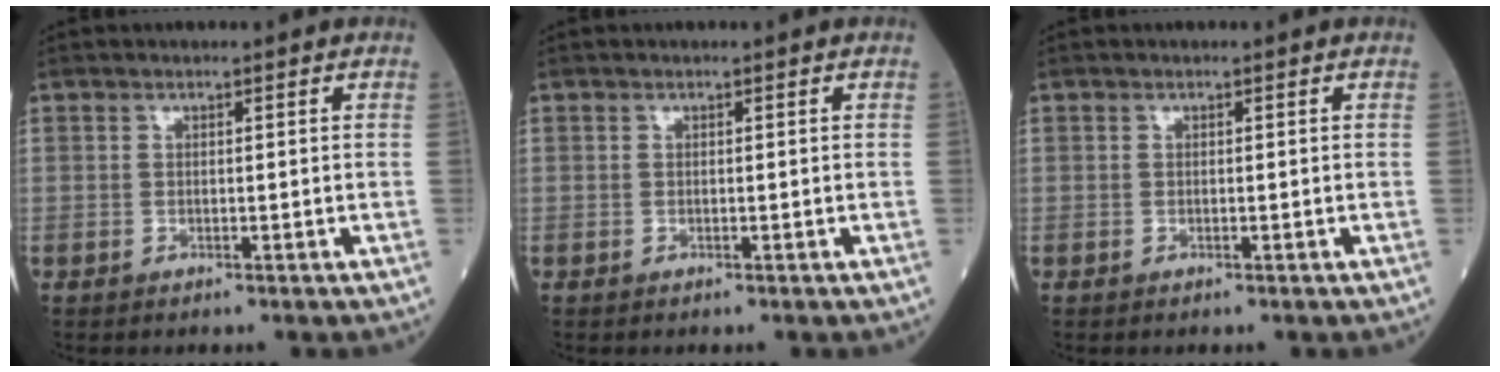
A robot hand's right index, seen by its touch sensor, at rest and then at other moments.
{"total": 0.0}
{"total": 0.0}